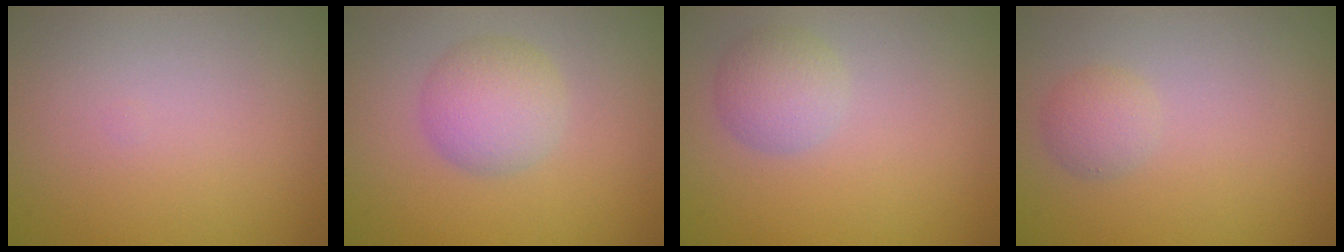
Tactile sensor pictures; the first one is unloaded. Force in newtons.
{"total": 3.5, "press": 3.5, "slide": 0.1}
{"total": 2.4, "press": 2.4, "slide": 0.1}
{"total": 1.6, "press": 1.6, "slide": 0.1}